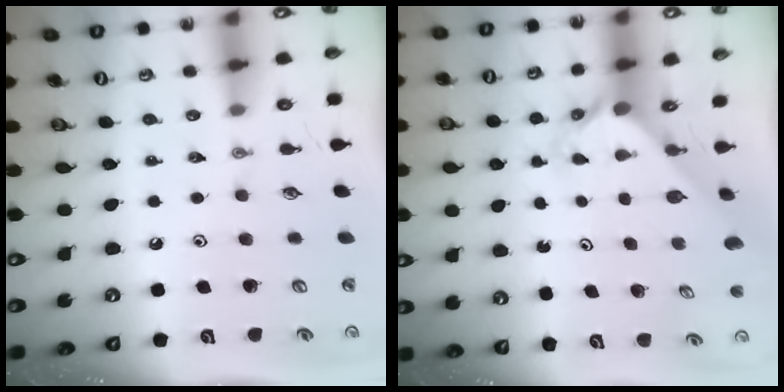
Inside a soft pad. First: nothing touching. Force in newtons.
{"total": 2.5, "press": 2.5, "slide": 0.2}